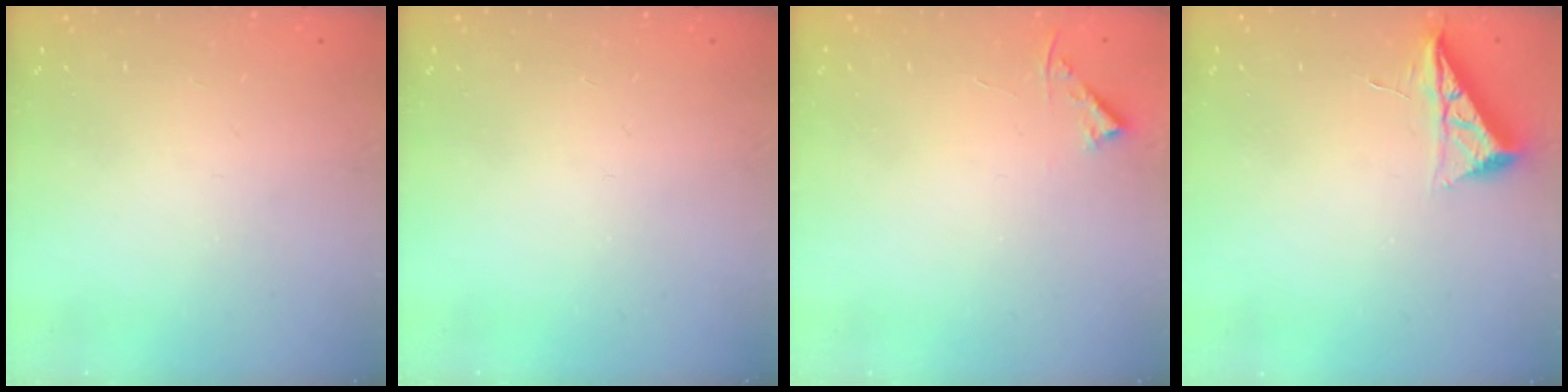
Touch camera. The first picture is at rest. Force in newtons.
{"total": 0.0}
{"total": 3.8, "press": 3.8, "slide": 0.6}
{"total": 6.8, "press": 6.7, "slide": 0.7}